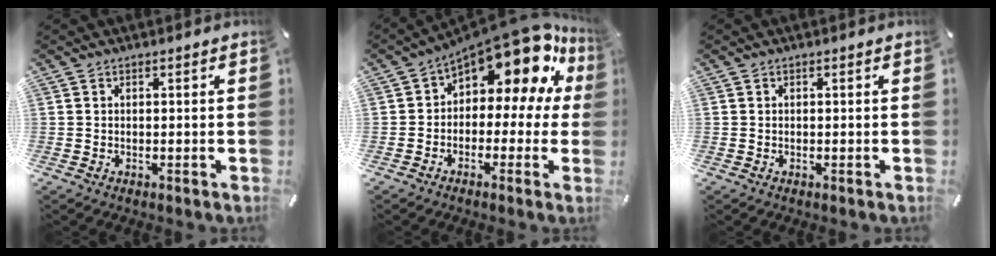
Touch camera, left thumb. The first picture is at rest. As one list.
[{"total": 15.8, "force": [9.2, 7.5, 10.5], "torque": [-0.155, -0.072, 0.150]}, {"total": 0.0}]